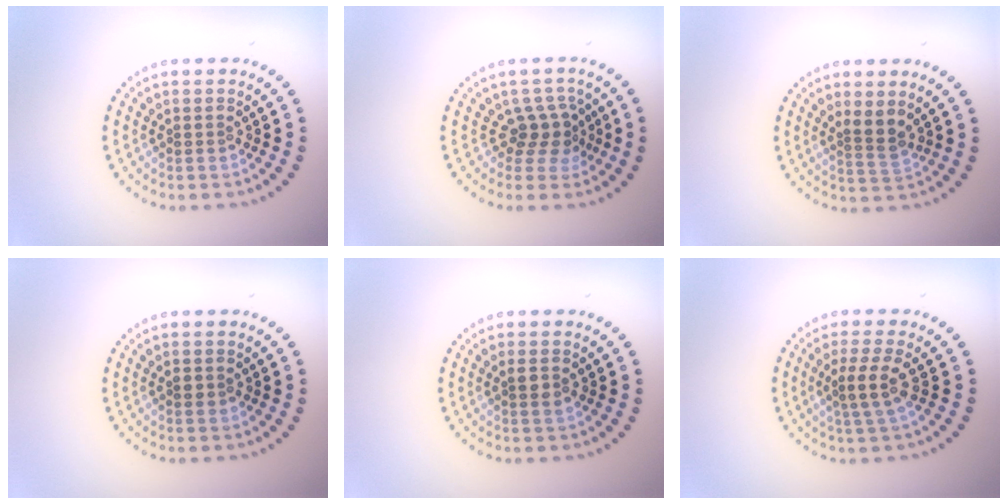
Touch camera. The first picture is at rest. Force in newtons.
{"total": 2.5, "press": 2.0, "slide": 1.5}
{"total": 2.2, "press": 1.7, "slide": 1.4}
{"total": 0.9, "press": 0.9, "slide": 0.1}
{"total": 1.3, "press": 1.3, "slide": 0.4}
{"total": 2.9, "press": 2.5, "slide": 1.3}